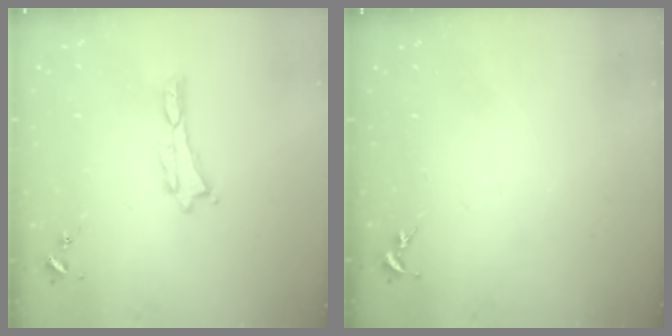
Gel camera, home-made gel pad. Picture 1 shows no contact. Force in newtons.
{"total": 0.0}